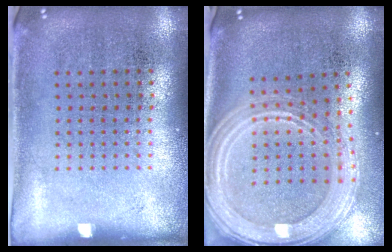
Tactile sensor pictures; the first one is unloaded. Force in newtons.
{"total": 2.8, "press": 2.3, "slide": 1.5}